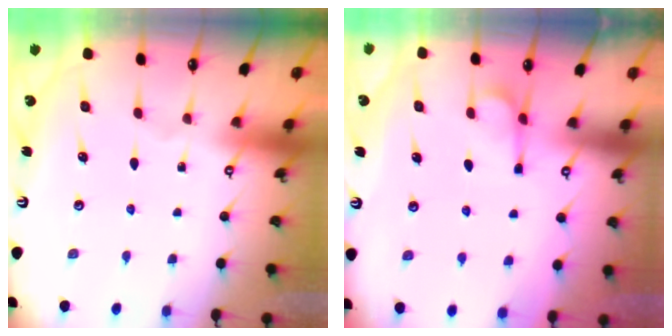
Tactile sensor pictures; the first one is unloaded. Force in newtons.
{"total": 1.9, "press": 1.4, "slide": 1.2}